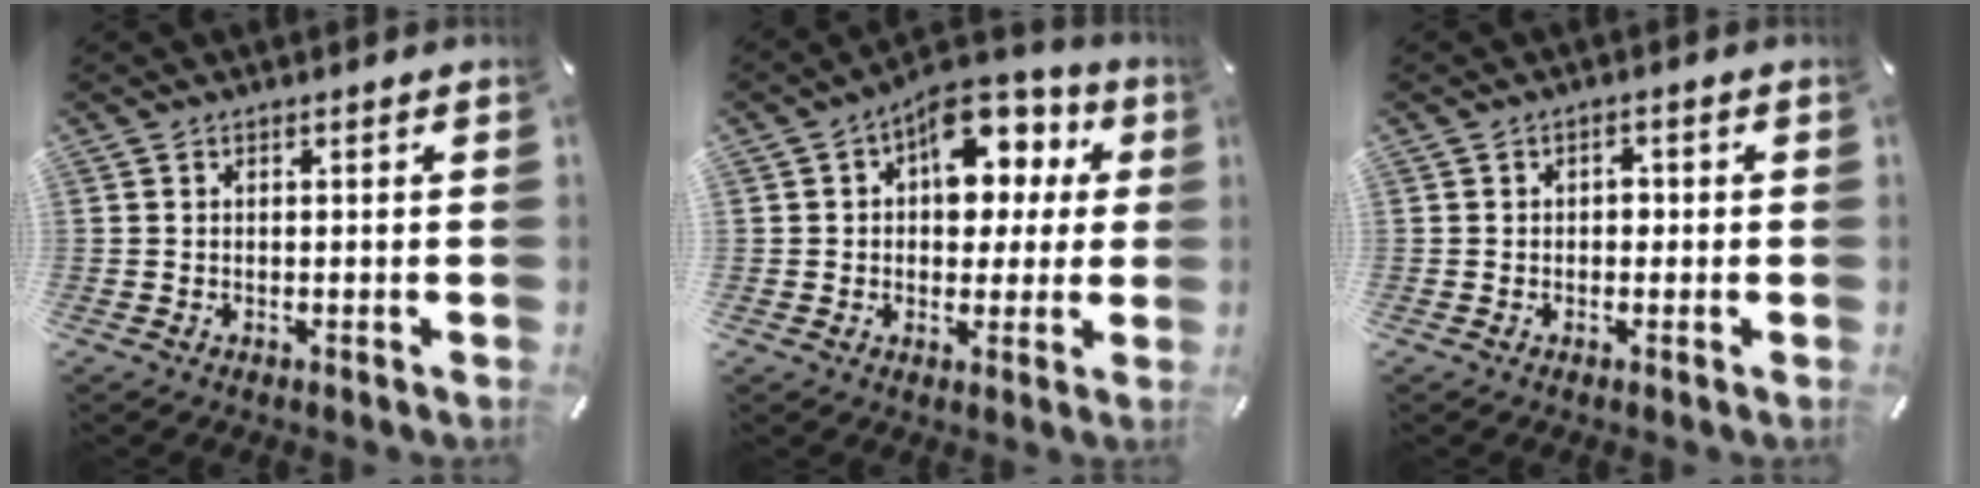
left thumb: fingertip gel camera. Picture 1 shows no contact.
{"total": 12.9, "force": [5.3, 9.0, 7.5], "torque": [-0.105, -0.032, 0.096]}
{"total": 1.9, "force": [-0.2, 1.5, 1.1], "torque": [-0.015, 0.005, -0.010]}